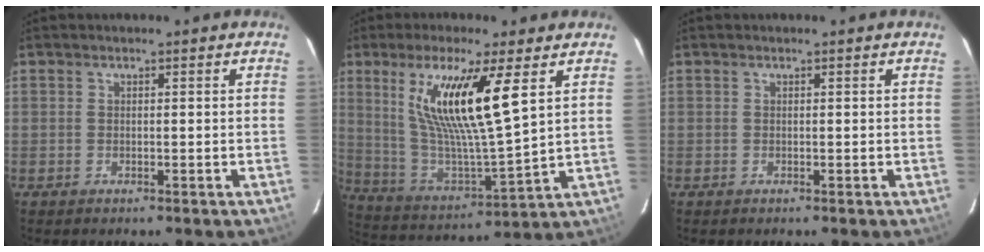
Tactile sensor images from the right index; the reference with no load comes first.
{"total": 17.3, "force": [7.1, 1.9, 15.6], "torque": [-0.285, -0.009, 0.145]}
{"total": 0.0}